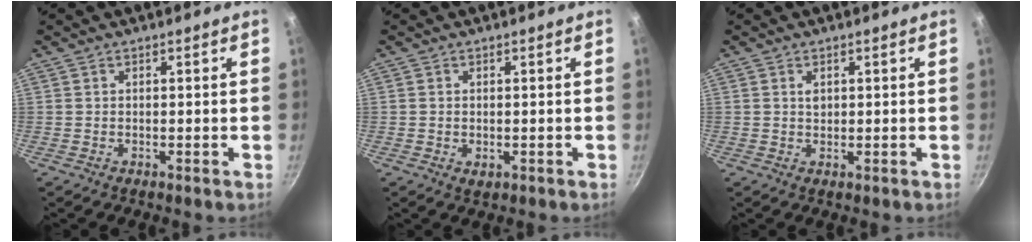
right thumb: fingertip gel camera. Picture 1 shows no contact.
{"total": 1.3, "force": [-0.1, 0.9, 0.9], "torque": [-0.013, -0.004, 0.001]}
{"total": 1.5, "force": [0.5, 0.9, 1.1], "torque": [-0.014, -0.003, 0.008]}